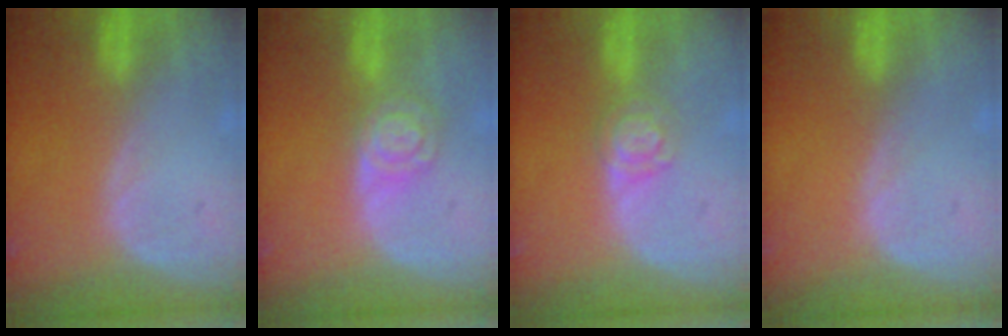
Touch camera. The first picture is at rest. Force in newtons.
{"total": 5.5, "press": 4.9, "slide": 2.6}
{"total": 3.8, "press": 3.7, "slide": 0.9}
{"total": 0.0}